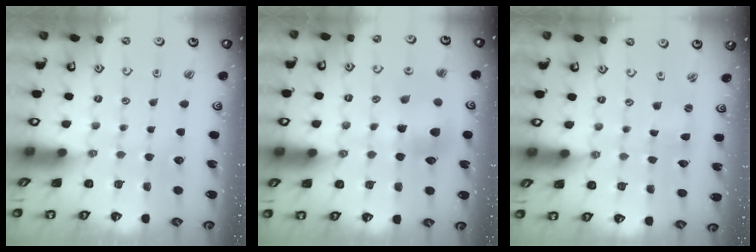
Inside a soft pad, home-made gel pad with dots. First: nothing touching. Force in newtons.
{"total": 7.3, "press": 7.2, "slide": 0.8}
{"total": 1.2, "press": 1.2, "slide": 0.2}